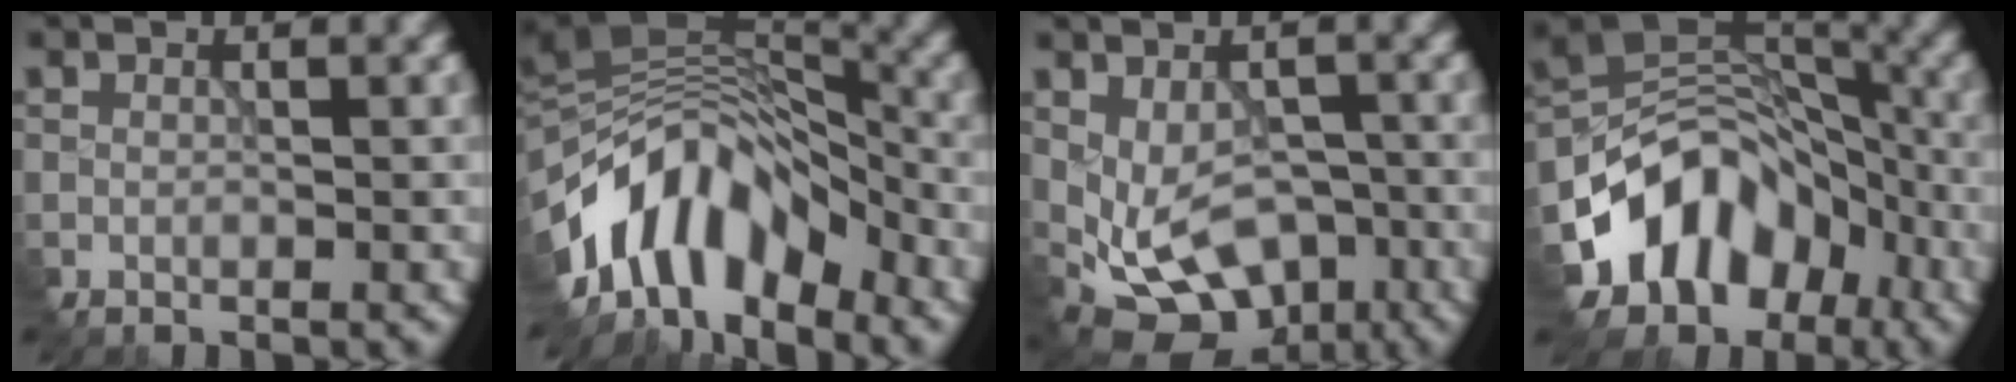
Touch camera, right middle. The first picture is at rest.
{"total": 9.9, "force": [-6.1, 4.8, 6.2], "torque": [-0.107, 0.018, -0.110]}
{"total": 5.9, "force": [-2.0, 4.0, 3.8], "torque": [-0.075, -0.019, -0.013]}
{"total": 9.2, "force": [-5.1, 6.9, 3.5], "torque": [-0.048, 0.014, -0.095]}